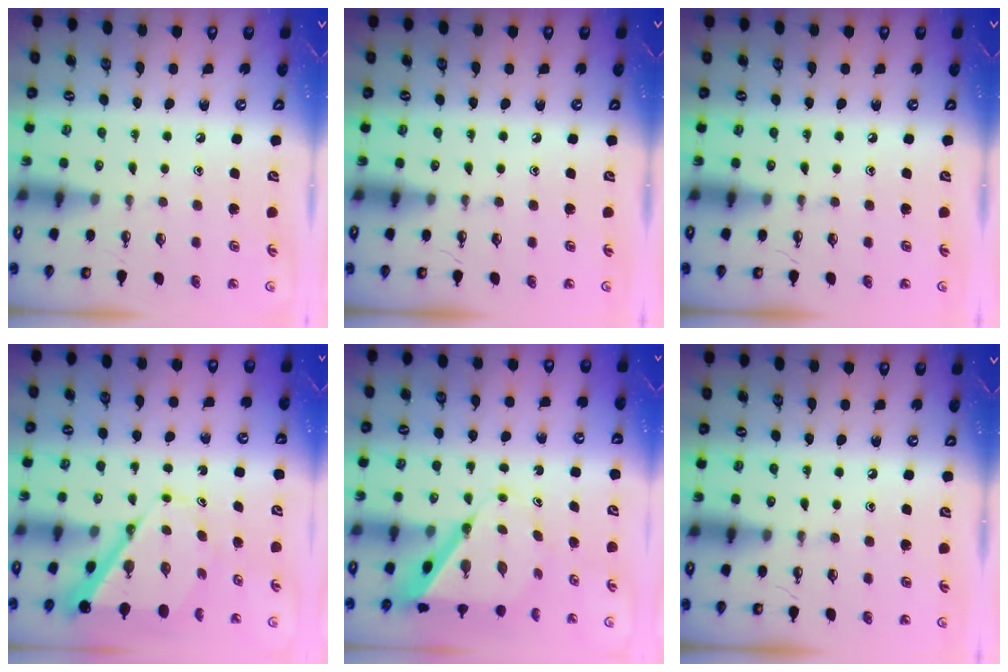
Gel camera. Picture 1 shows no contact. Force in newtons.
{"total": 0.0}
{"total": 0.0}
{"total": 8.2, "press": 8.1, "slide": 0.8}
{"total": 8.4, "press": 8.4, "slide": 0.6}
{"total": 0.0}